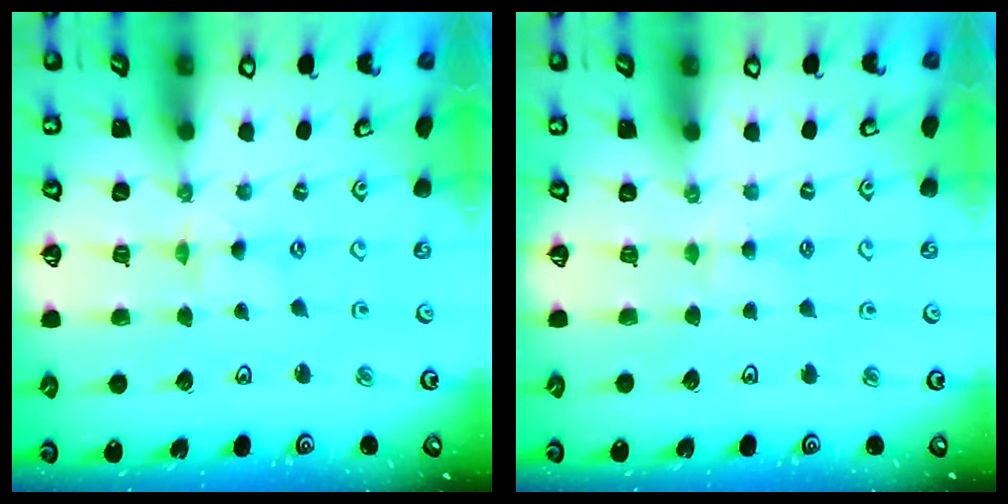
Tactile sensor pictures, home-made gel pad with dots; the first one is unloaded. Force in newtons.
{"total": 3.7, "press": 3.6, "slide": 0.4}